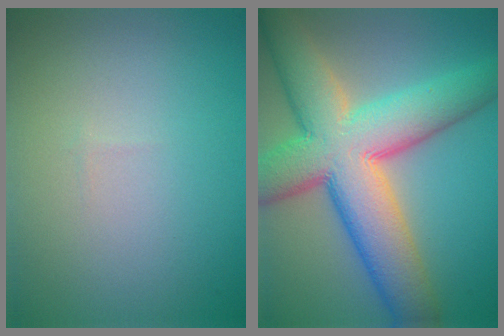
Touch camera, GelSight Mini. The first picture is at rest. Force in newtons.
{"total": 12.3, "press": 12.3, "slide": 0.6}